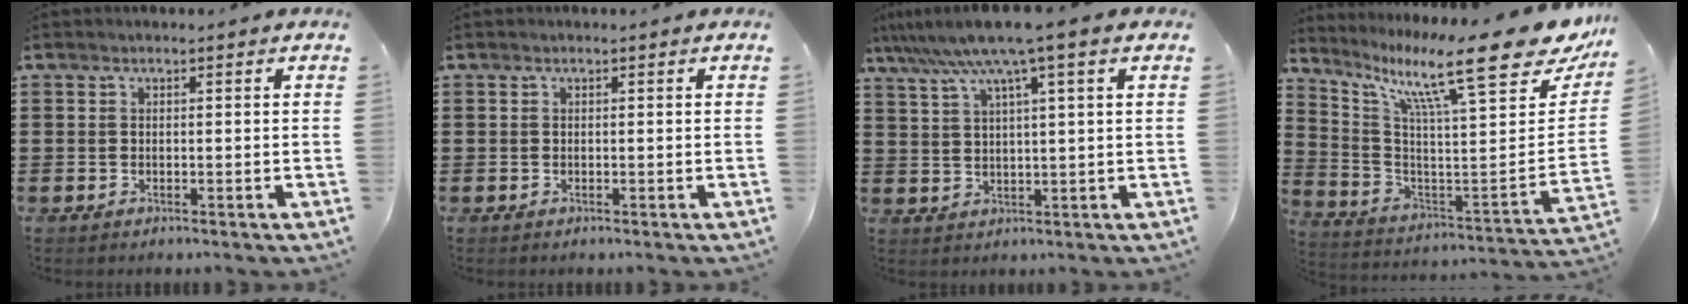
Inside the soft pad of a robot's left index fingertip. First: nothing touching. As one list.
[{"total": 0.0}, {"total": 7.5, "force": [4.7, -0.2, 5.9], "torque": [-0.127, -0.015, 0.077]}, {"total": 15.7, "force": [10.7, 1.6, 11.4], "torque": [-0.218, -0.078, 0.164]}]